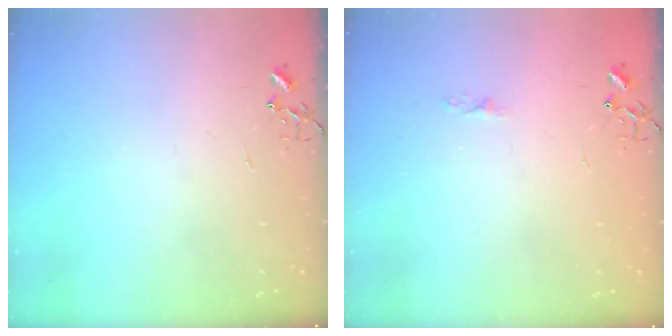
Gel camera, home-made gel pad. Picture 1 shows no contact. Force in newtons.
{"total": 3.6, "press": 3.5, "slide": 0.5}